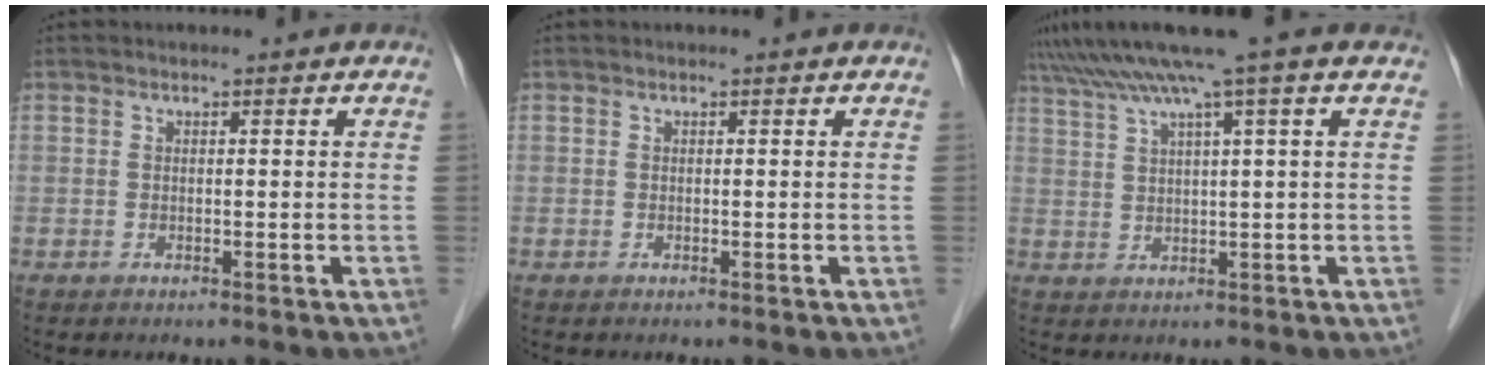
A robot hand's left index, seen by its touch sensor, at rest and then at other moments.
{"total": 0.0}
{"total": 8.3, "force": [6.1, -1.9, 5.4], "torque": [-0.096, 0.028, 0.095]}